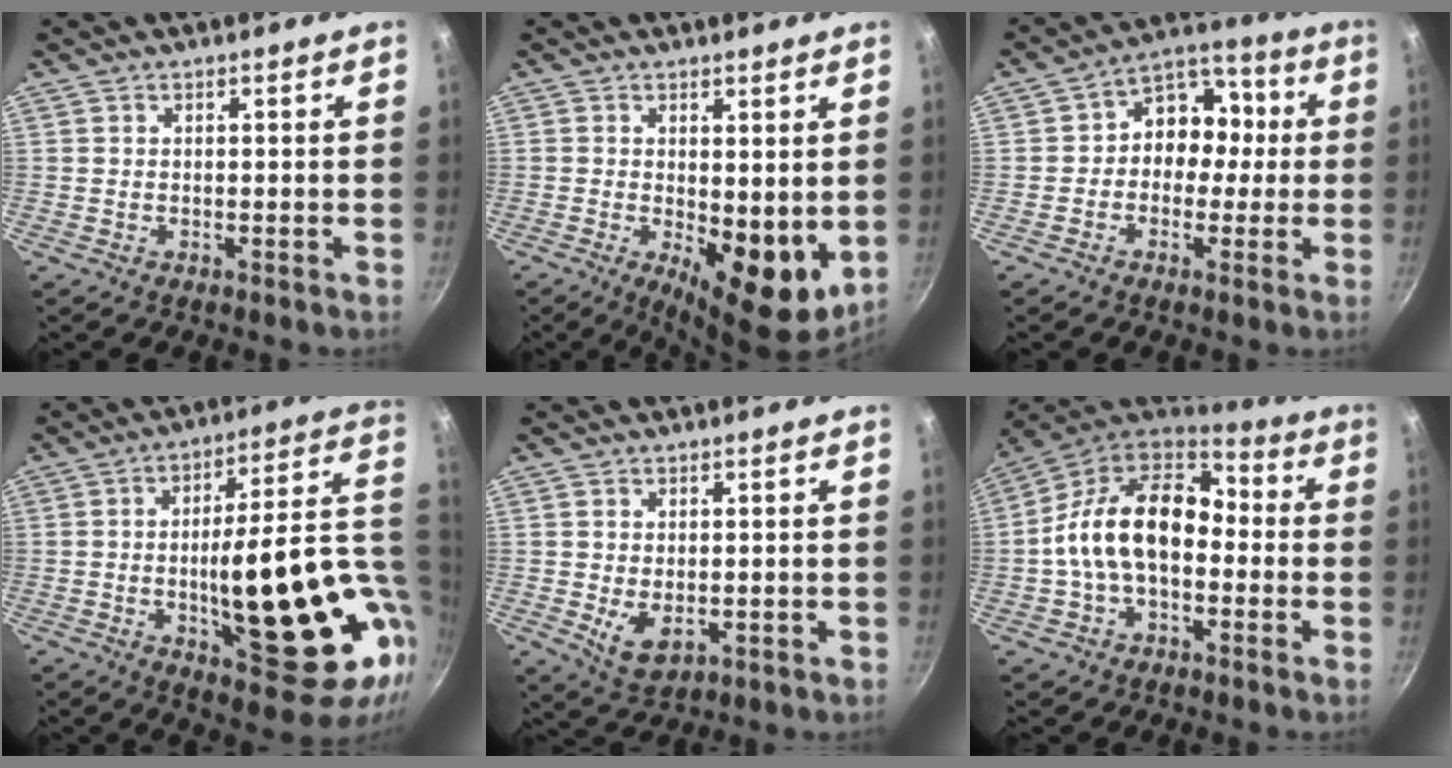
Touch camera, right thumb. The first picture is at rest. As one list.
[{"total": 9.7, "force": [-0.8, 3.8, 8.9], "torque": [-0.111, -0.019, 0.000]}, {"total": 10.4, "force": [-0.1, 8.5, 5.9], "torque": [-0.024, 0.035, -0.022]}, {"total": 26.8, "force": [-2.1, 9.4, 25.0], "torque": [-0.328, 0.001, -0.012]}, {"total": 5.6, "force": [-0.7, 3.4, 4.3], "torque": [-0.074, -0.018, -0.001]}, {"total": 17.8, "force": [-1.5, 11.6, 13.4], "torque": [-0.209, 0.051, -0.044]}]